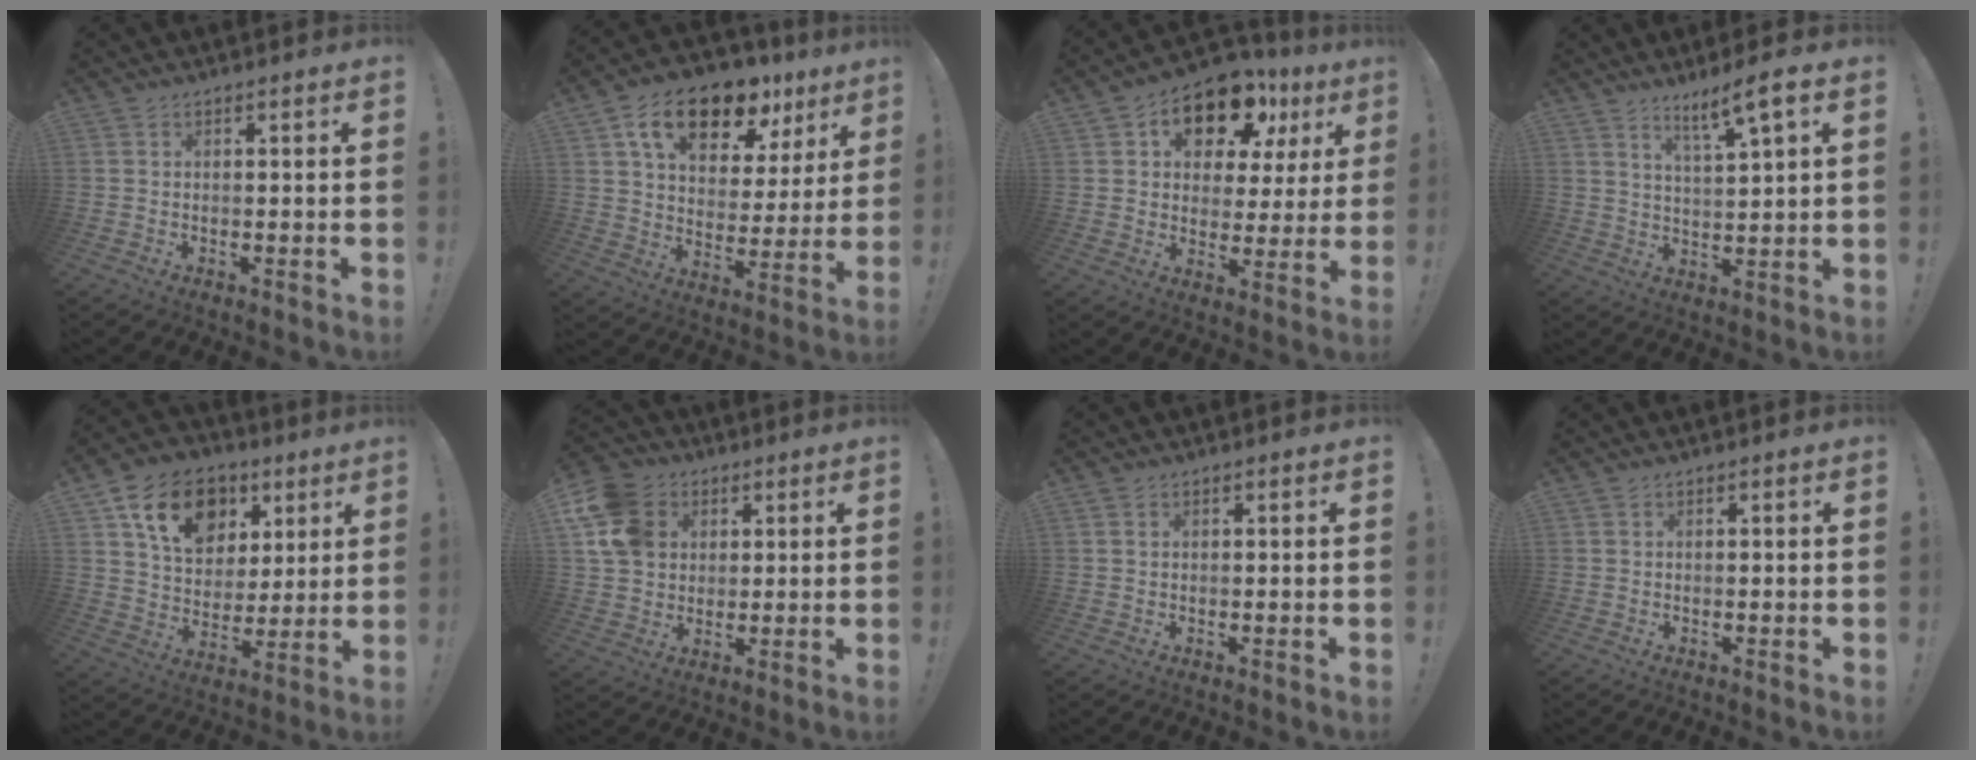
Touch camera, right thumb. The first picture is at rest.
{"total": 17.6, "force": [10.9, 9.5, 10.0], "torque": [-0.162, -0.060, 0.191]}
{"total": 14.1, "force": [8.0, 8.4, 8.0], "torque": [-0.115, -0.048, 0.141]}
{"total": 7.3, "force": [4.9, 0.3, 5.4], "torque": [-0.085, -0.030, 0.078]}
{"total": 17.4, "force": [7.7, 12.7, 9.0], "torque": [-0.135, -0.022, 0.144]}
{"total": 13.4, "force": [4.1, 11.0, 6.3], "torque": [-0.112, -0.012, 0.086]}
{"total": 0.6, "force": [0.4, 0.4, 0.3], "torque": [-0.011, 0.004, 0.008]}
{"total": 0.0}